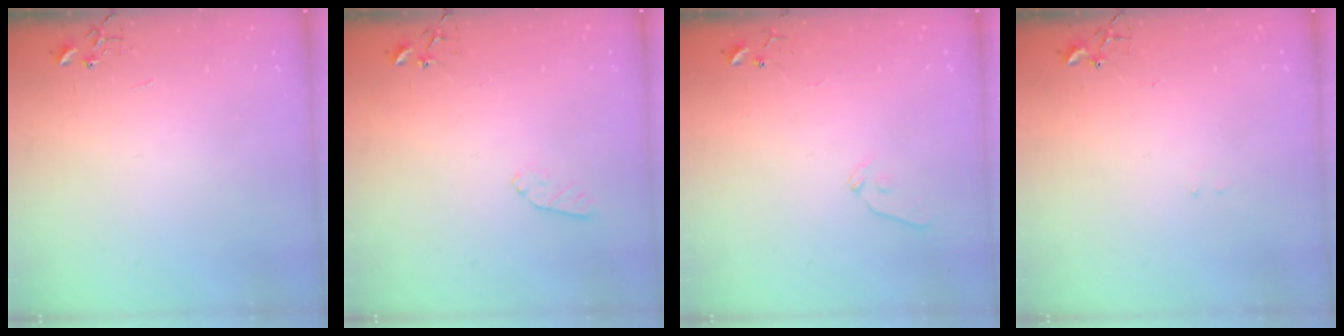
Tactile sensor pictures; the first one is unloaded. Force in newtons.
{"total": 5.3, "press": 5.2, "slide": 0.7}
{"total": 6.9, "press": 6.9, "slide": 0.7}
{"total": 6.8, "press": 6.8, "slide": 0.6}